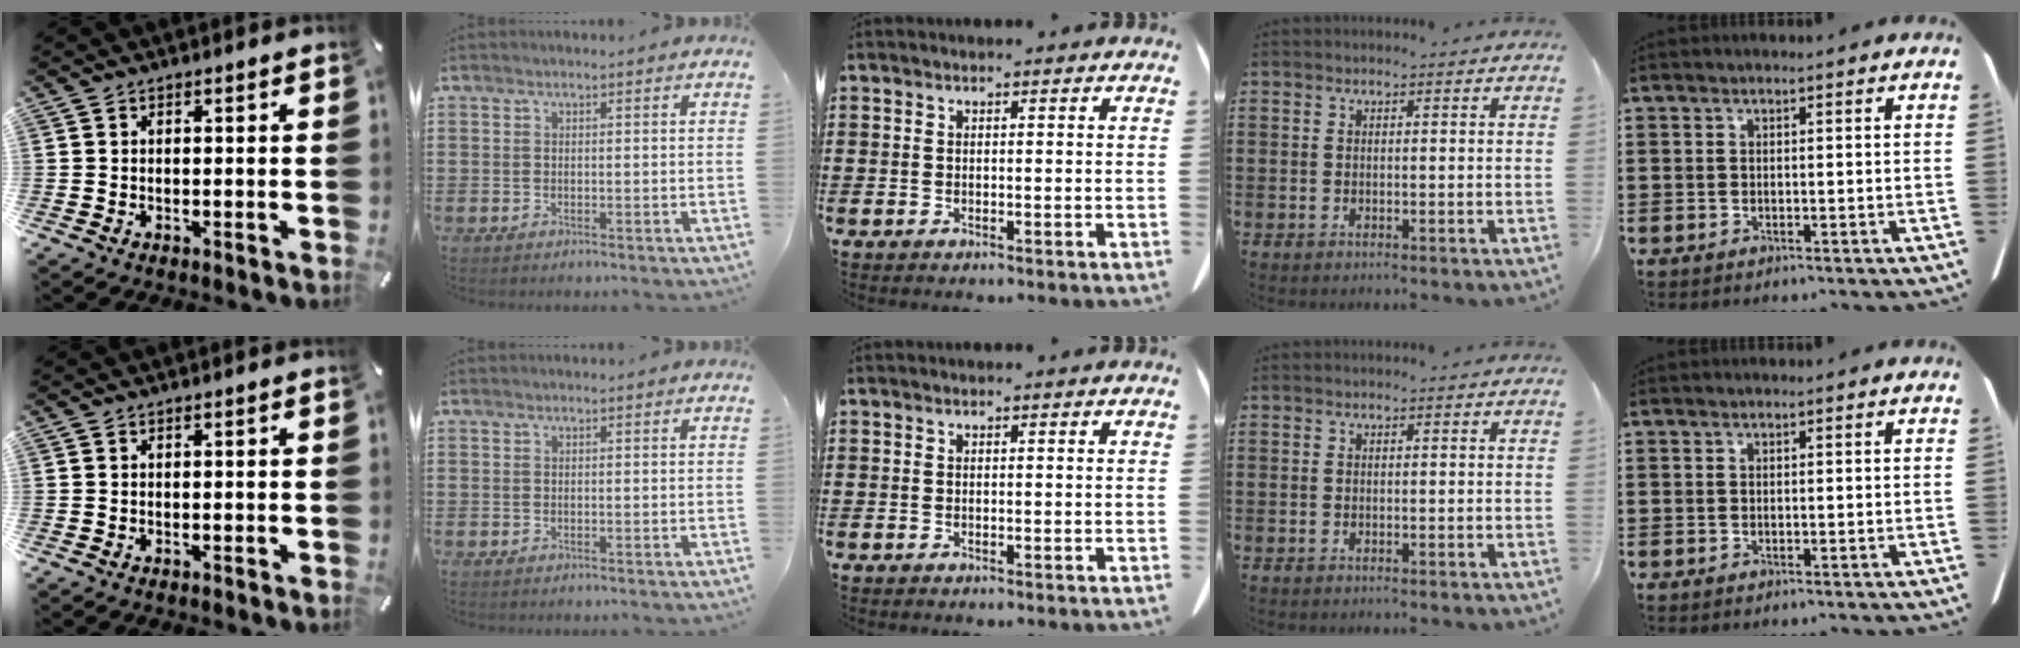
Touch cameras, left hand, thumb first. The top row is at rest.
{}